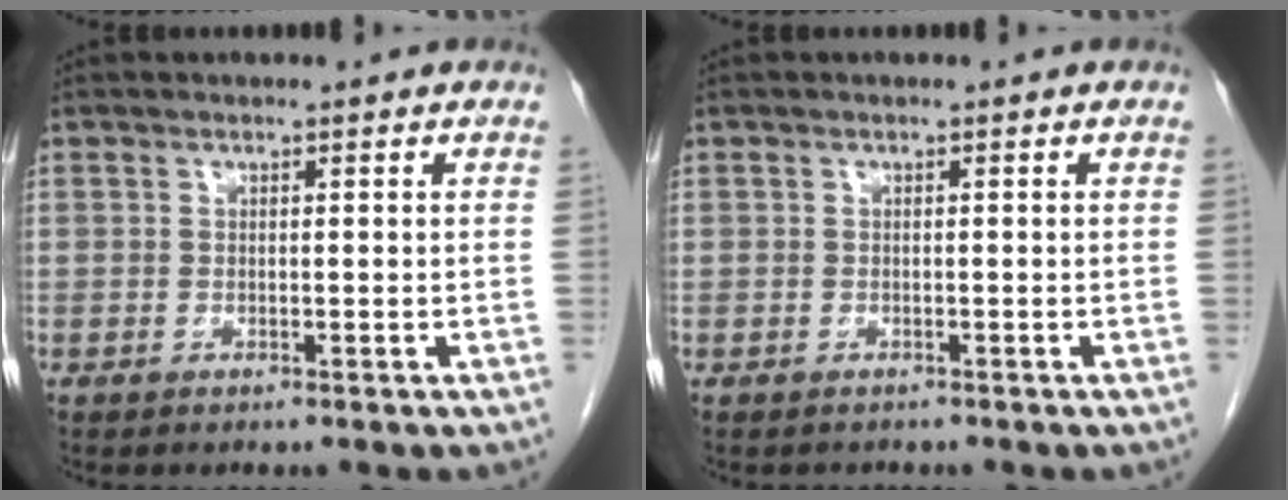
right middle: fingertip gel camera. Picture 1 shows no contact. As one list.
[{"total": 0.9, "force": [-0.7, 0.5, -0.2], "torque": [-0.010, 0.001, -0.013]}]